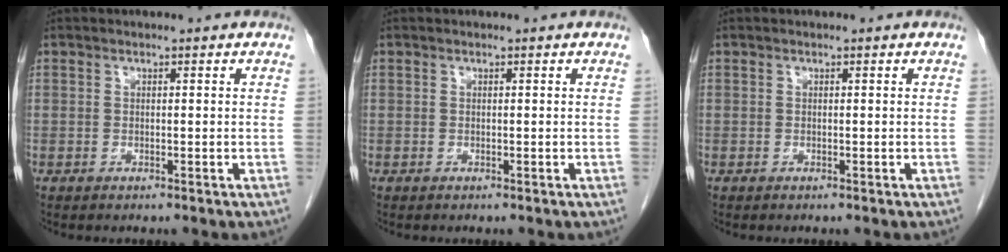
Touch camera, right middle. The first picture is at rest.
{"total": 0.0}
{"total": 0.0}